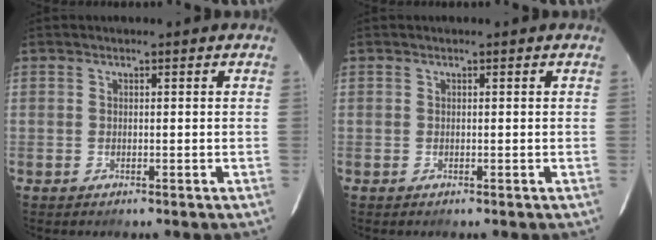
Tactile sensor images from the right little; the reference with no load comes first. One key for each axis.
{"total": 0.0}